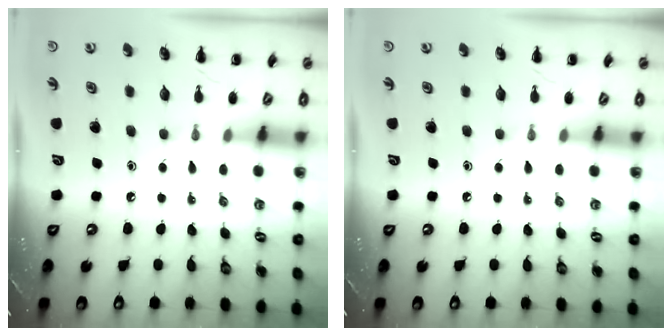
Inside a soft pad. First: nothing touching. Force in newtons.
{"total": 0.0}